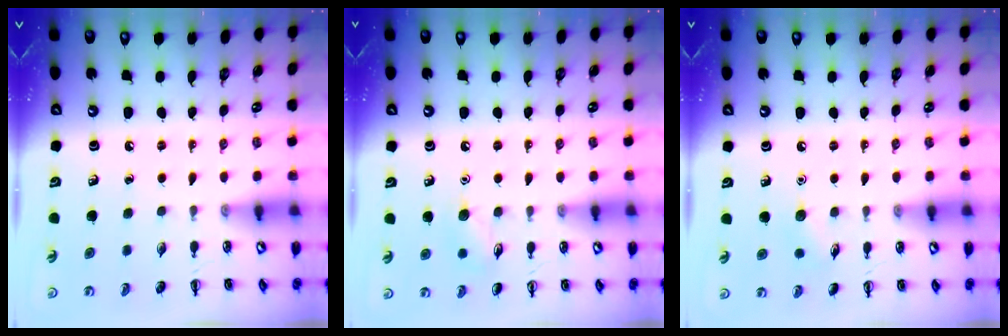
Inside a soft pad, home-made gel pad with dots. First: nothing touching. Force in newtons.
{"total": 6.5, "press": 6.3, "slide": 1.6}
{"total": 5.2, "press": 5.1, "slide": 1.3}